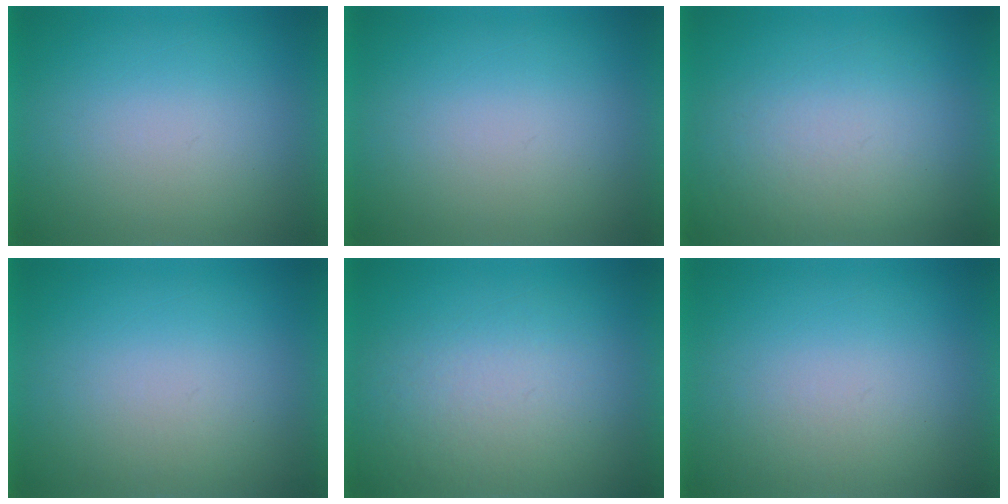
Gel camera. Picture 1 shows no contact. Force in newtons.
{"total": 0.0}
{"total": 3.5}
{"total": 1.2}
{"total": 5.8}
{"total": 1.2}